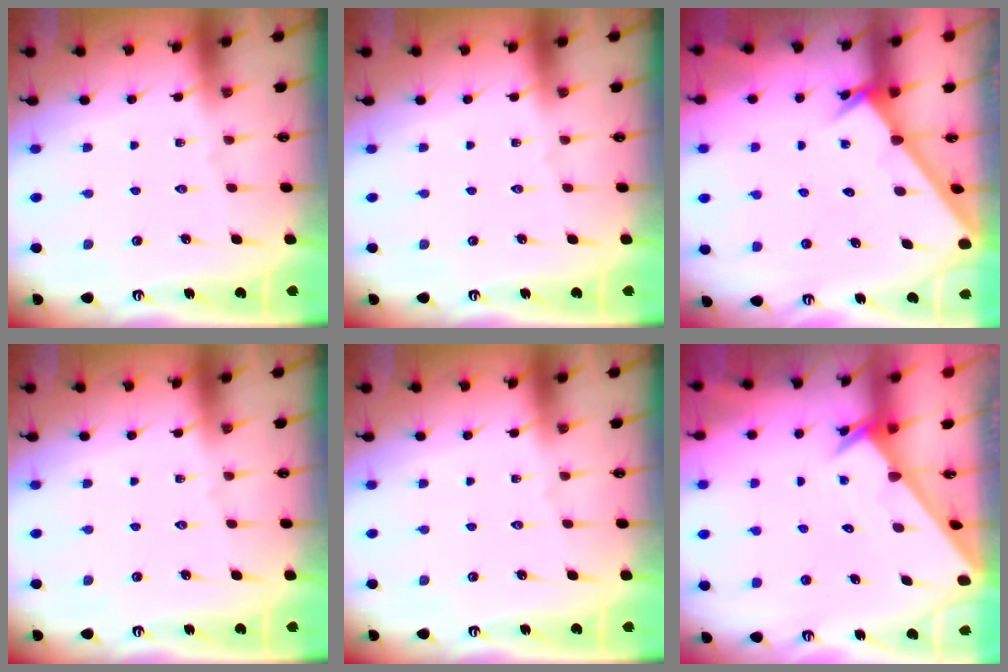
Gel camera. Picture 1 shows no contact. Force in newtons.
{"total": 0.0}
{"total": 2.2, "press": 2.2, "slide": 0.2}
{"total": 0.0}
{"total": 0.0}
{"total": 2.0, "press": 2.0, "slide": 0.2}